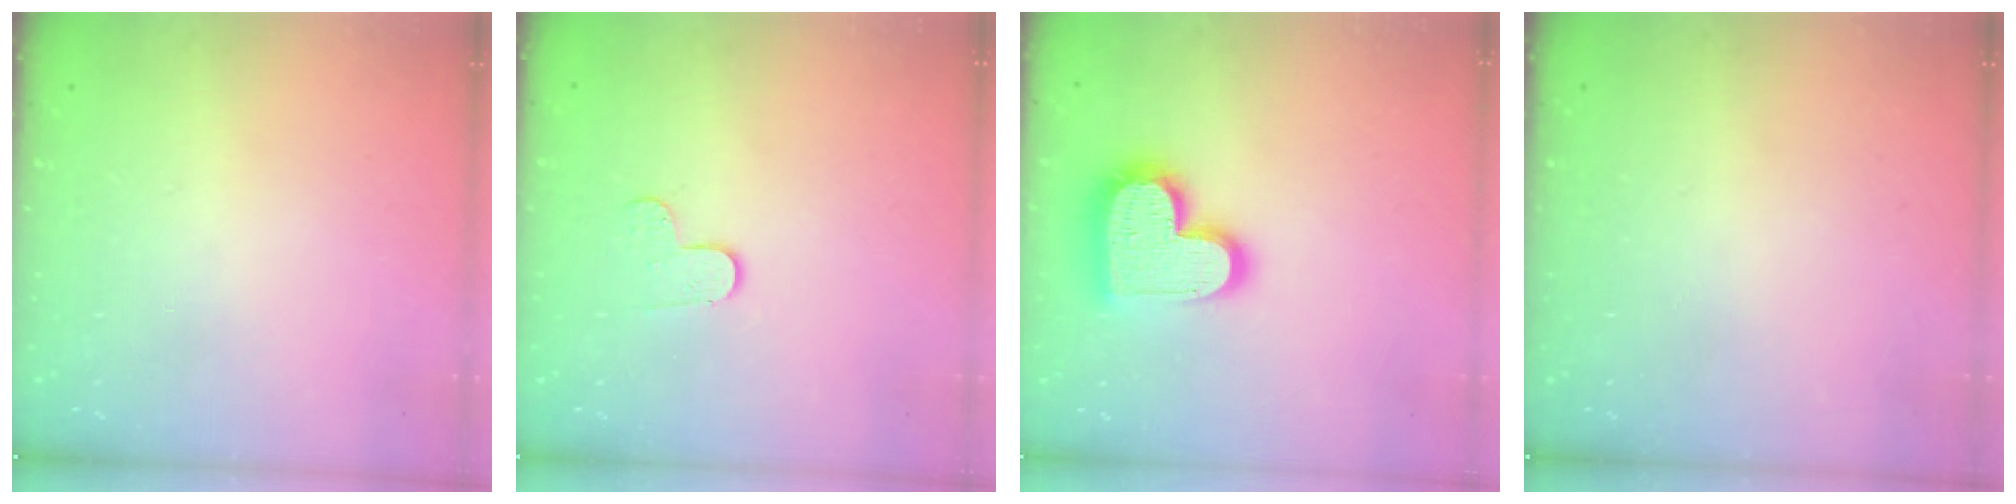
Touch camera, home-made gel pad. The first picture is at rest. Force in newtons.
{"total": 6.8, "press": 6.8, "slide": 0.5}
{"total": 17.6, "press": 17.5, "slide": 1.0}
{"total": 0.0}